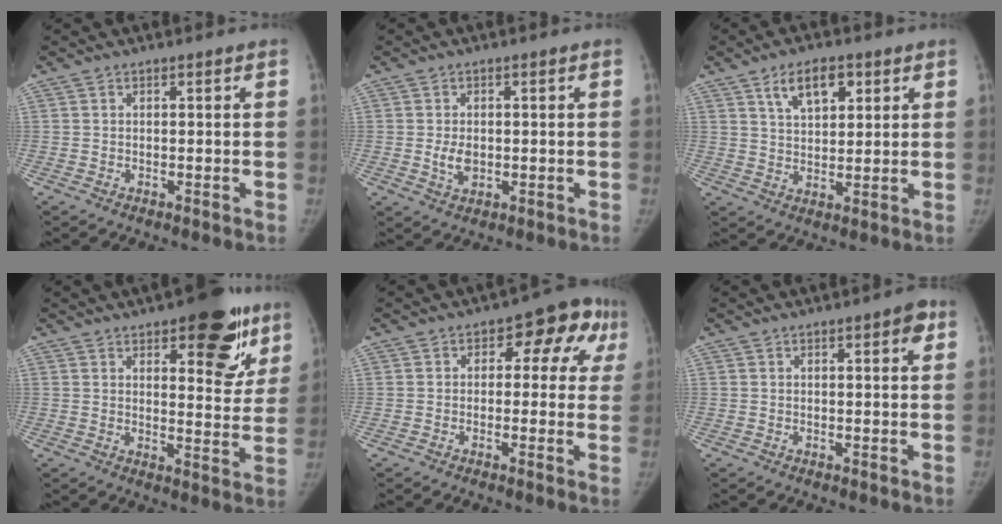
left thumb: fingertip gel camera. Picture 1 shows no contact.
{"total": 3.6, "force": [-0.4, 2.4, 2.6], "torque": [-0.040, -0.003, -0.001]}
{"total": 7.9, "force": [4.0, 4.2, 5.4], "torque": [-0.068, -0.015, 0.069]}
{"total": 15.7, "force": [8.5, 6.5, 11.5], "torque": [-0.090, -0.038, 0.109]}
{"total": 9.9, "force": [2.6, 6.1, 7.4], "torque": [-0.031, 0.025, 0.021]}
{"total": 3.2, "force": [1.4, 1.0, 2.7], "torque": [-0.026, 0.000, 0.013]}